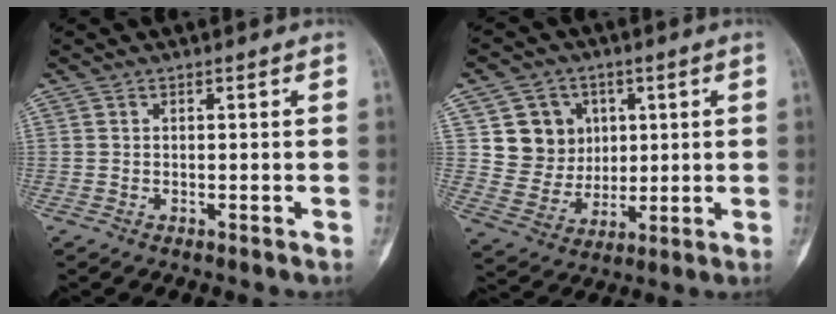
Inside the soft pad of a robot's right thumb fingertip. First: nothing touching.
{"total": 11.0, "force": [3.3, 10.0, 3.0], "torque": [-0.008, -0.007, 0.068]}